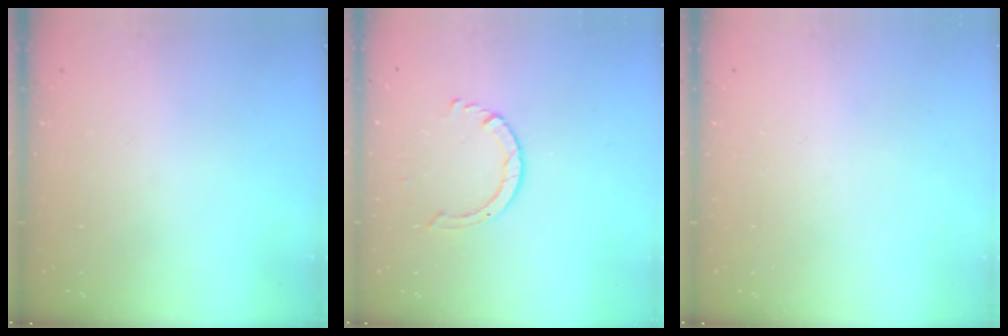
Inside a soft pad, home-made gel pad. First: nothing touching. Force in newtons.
{"total": 4.4, "press": 4.3, "slide": 0.4}
{"total": 0.0}